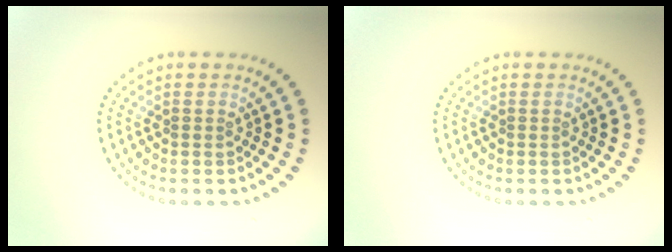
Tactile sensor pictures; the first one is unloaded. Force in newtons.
{"total": 0.0}